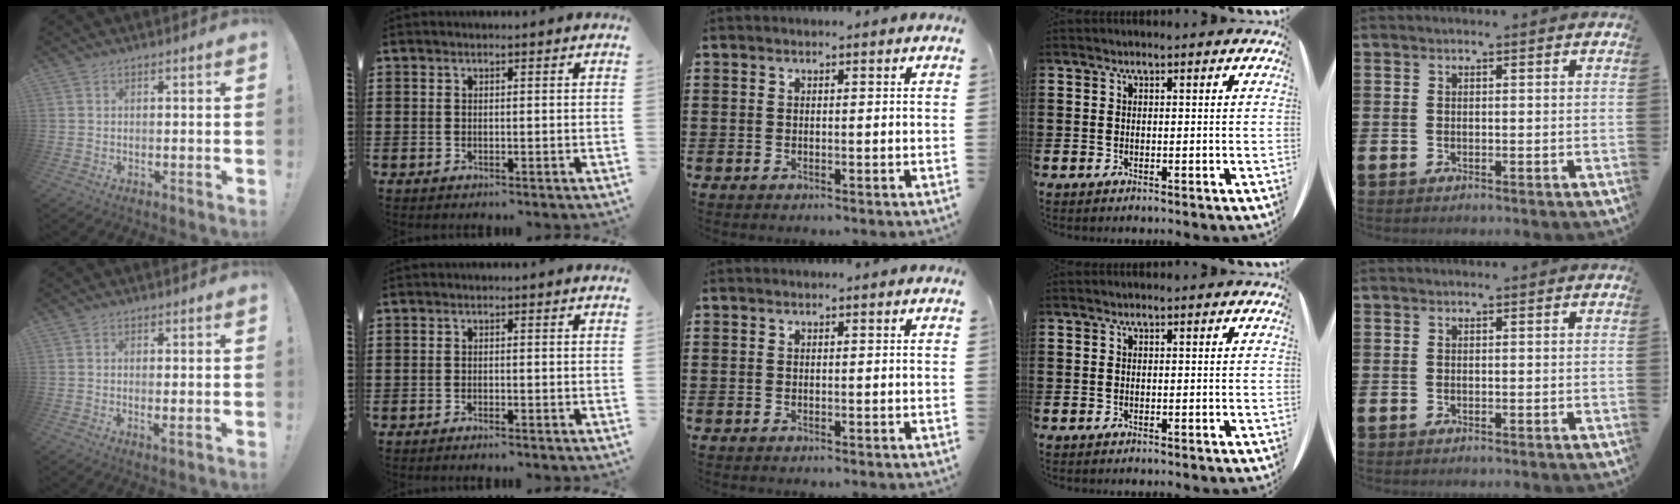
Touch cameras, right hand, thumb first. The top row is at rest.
{"thumb": {"total": 2.1, "force": [0.3, 0.2, 2.0], "torque": [-0.025, -0.007, 0.005]}, "index": {"total": 0.9, "force": [-0.8, -0.1, 0.3], "torque": [-0.007, -0.001, -0.017]}}